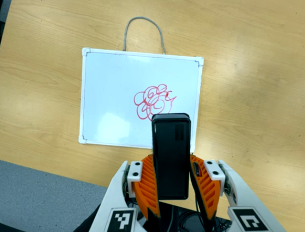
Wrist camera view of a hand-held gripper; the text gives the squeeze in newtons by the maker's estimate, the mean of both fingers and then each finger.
{"total": 4.6, "left": 3.6, "right": 5.7}